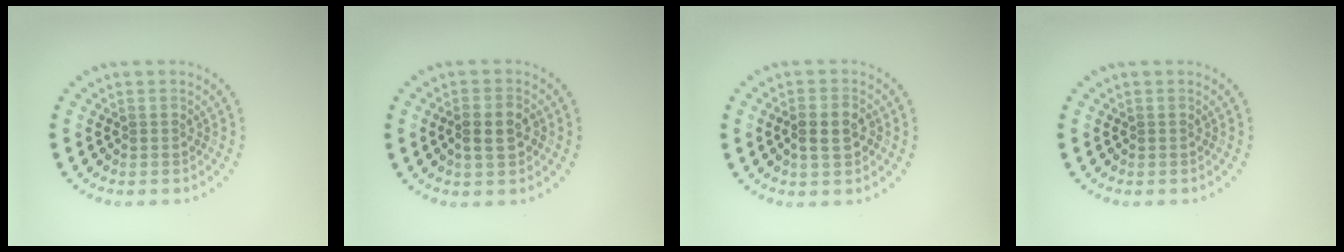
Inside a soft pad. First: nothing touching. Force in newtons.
{"total": 2.8, "press": 2.8, "slide": 0.5}
{"total": 2.8, "press": 2.8, "slide": 0.5}
{"total": 0.0}